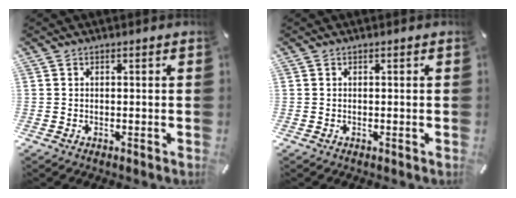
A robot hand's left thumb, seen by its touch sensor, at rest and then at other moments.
{"total": 0.0}